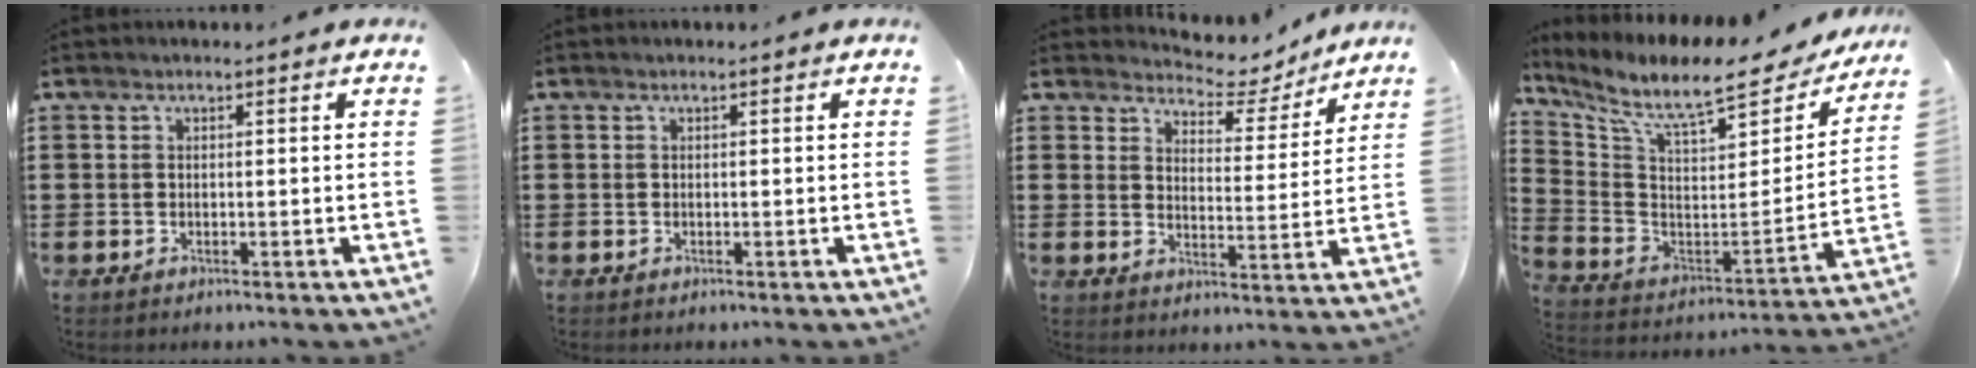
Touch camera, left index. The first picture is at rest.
{"total": 0.0}
{"total": 4.6, "force": [4.4, 1.4, 0.3], "torque": [-0.021, -0.038, 0.069]}
{"total": 10.3, "force": [8.3, 1.9, 5.8], "torque": [-0.134, -0.067, 0.136]}